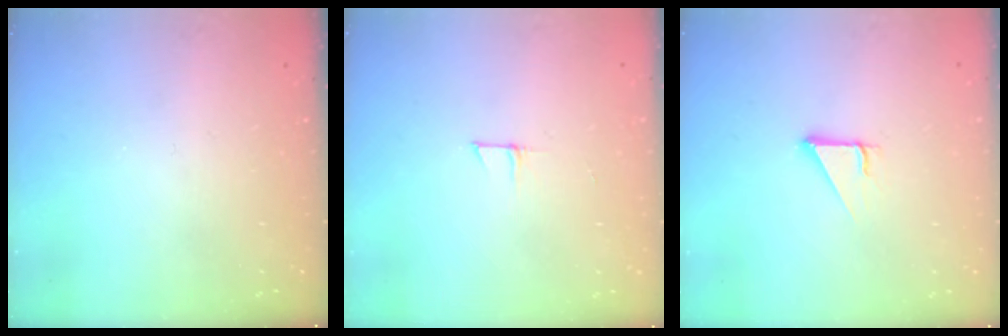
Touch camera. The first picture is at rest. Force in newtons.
{"total": 3.9, "press": 3.9, "slide": 0.3}
{"total": 2.9, "press": 2.8, "slide": 0.2}